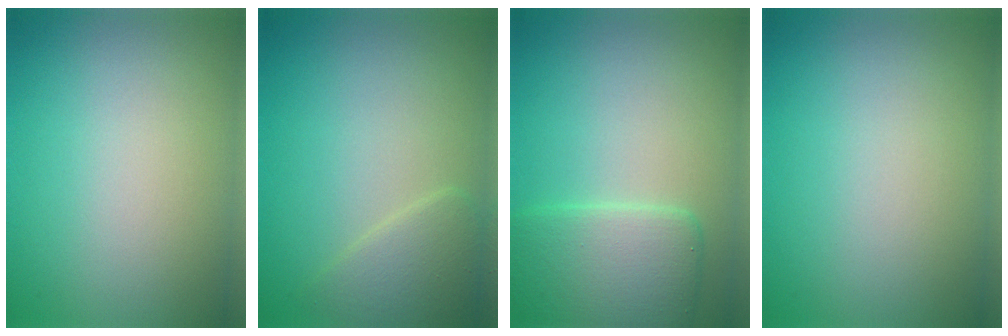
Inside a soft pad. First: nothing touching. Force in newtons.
{"total": 2.4, "press": 2.4, "slide": 0.2}
{"total": 5.2, "press": 5.2, "slide": 0.2}
{"total": 0.0}